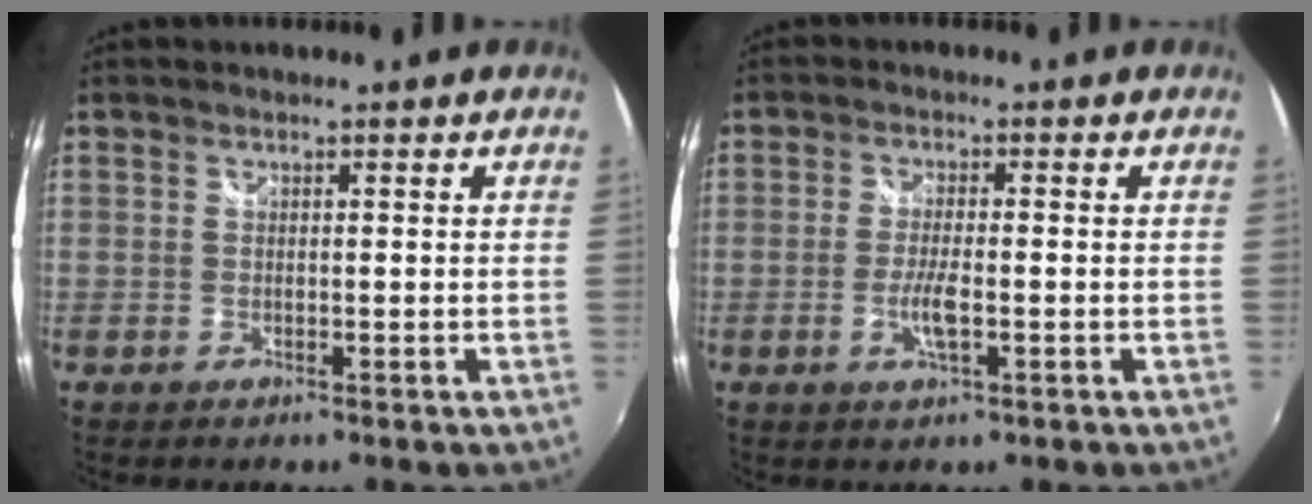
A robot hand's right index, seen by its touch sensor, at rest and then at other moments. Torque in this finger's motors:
{"motor_torque": [1.05, 0.20, 0.35, 0.08]}